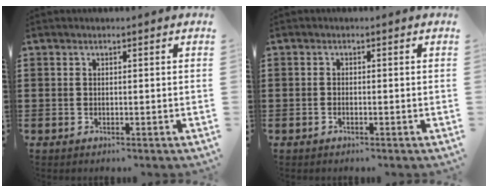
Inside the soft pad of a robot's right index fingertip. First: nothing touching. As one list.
[{"total": 0.6, "force": [-0.4, 0.1, 0.5], "torque": [-0.010, -0.003, -0.006]}]